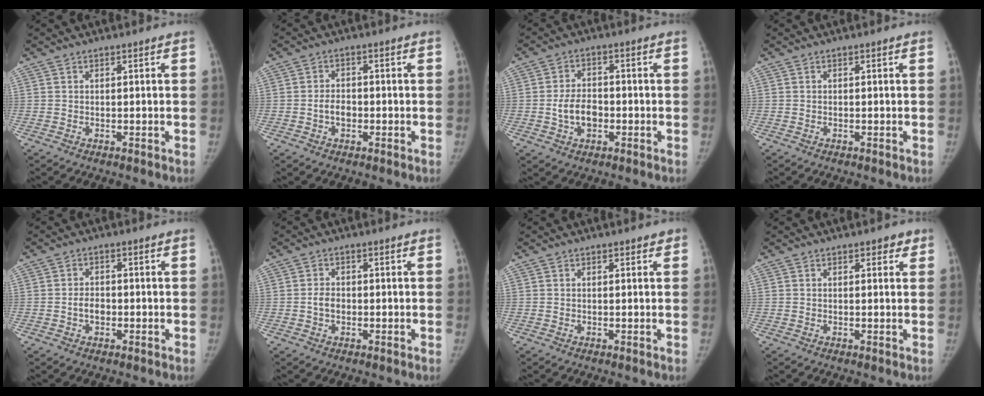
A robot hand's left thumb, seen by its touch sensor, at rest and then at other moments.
{"total": 3.2, "force": [-1.0, 2.2, 2.1], "torque": [-0.024, 0.011, -0.020]}
{"total": 5.9, "force": [-1.6, 3.9, 4.0], "torque": [-0.060, 0.017, -0.029]}
{"total": 0.0}
{"total": 2.9, "force": [-0.8, 2.0, 1.8], "torque": [-0.020, 0.010, -0.018]}
{"total": 2.5, "force": [-0.5, 1.9, 1.5], "torque": [-0.020, 0.009, -0.012]}
{"total": 1.0, "force": [0.6, 0.5, 0.6], "torque": [-0.001, -0.001, 0.005]}
{"total": 1.9, "force": [1.1, 1.1, 1.1], "torque": [0.003, -0.002, 0.011]}